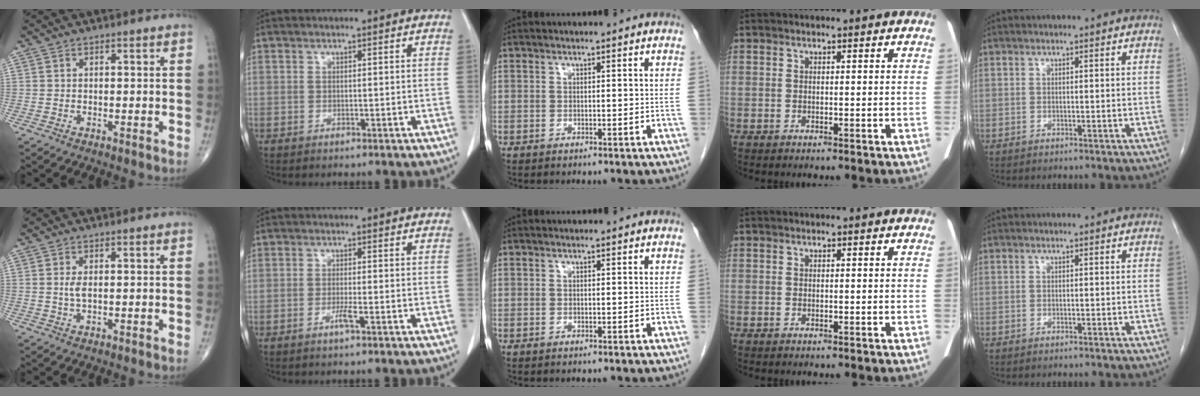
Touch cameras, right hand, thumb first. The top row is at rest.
{"thumb": {"total": 1.8, "force": [0.3, 0.6, 1.7], "torque": [-0.040, -0.002, 0.009]}, "index": {"total": 1.7, "force": [-0.9, -0.2, 1.5], "torque": [-0.031, -0.003, -0.017]}}